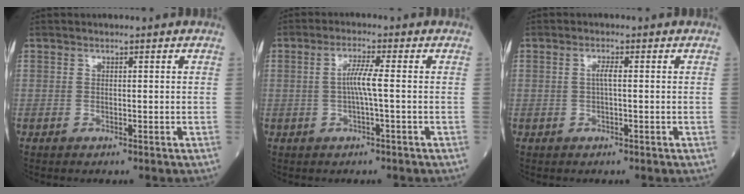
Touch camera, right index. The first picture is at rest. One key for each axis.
{"total": 3.7, "fx": -0.2, "fy": -0.3, "fz": 3.7, "tx": -0.075, "ty": 0.003, "tz": -0.003}
{"total": 1.5, "fx": 0.1, "fy": 0.1, "fz": 1.5, "tx": -0.033, "ty": 0.002, "tz": 0.001}